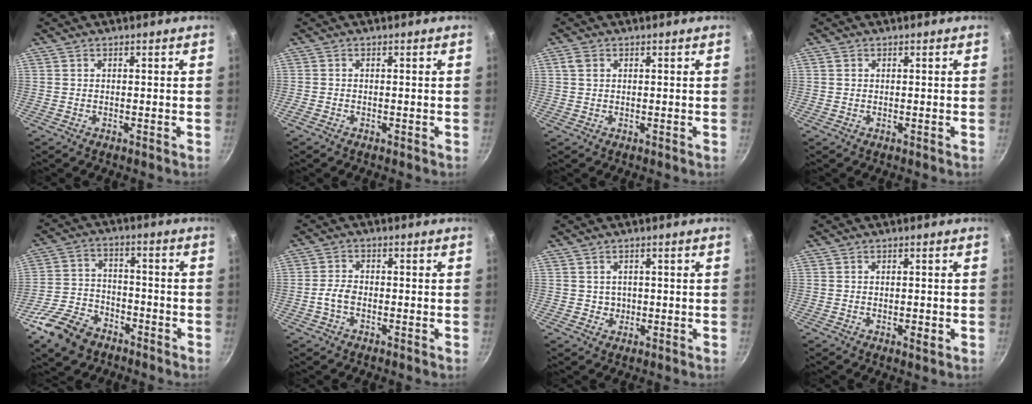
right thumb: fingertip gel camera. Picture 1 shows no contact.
{"total": 0.6, "force": [-0.5, 0.4, 0.2], "torque": [-0.006, 0.002, -0.012]}
{"total": 2.1, "force": [0.6, 1.6, 1.1], "torque": [-0.016, -0.001, 0.009]}
{"total": 0.9, "force": [0.3, 0.8, 0.3], "torque": [-0.005, 0.003, 0.002]}
{"total": 11.7, "force": [-7.2, 7.6, 5.3], "torque": [-0.088, 0.045, -0.134]}
{"total": 3.2, "force": [-1.1, 2.0, 2.3], "torque": [-0.045, 0.017, -0.026]}
{"total": 1.8, "force": [0.2, 1.7, 0.4], "torque": [0.004, -0.004, 0.003]}
{"total": 2.0, "force": [-0.4, 1.0, 1.7], "torque": [-0.025, -0.004, -0.007]}